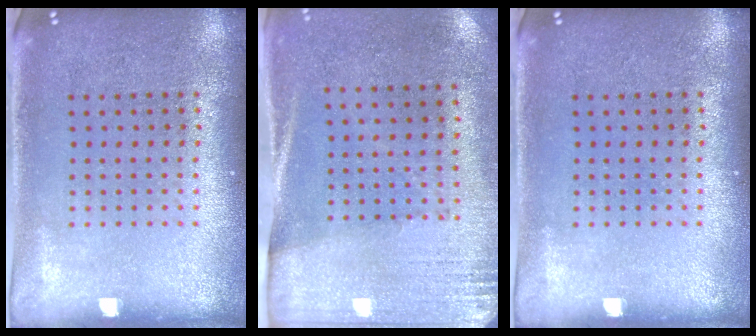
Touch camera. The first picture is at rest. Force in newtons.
{"total": 2.7, "press": 2.4, "slide": 1.2}
{"total": 0.0}